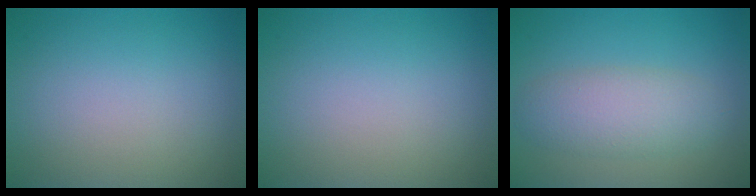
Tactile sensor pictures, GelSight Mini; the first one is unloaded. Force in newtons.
{"total": 0.0}
{"total": 4.1, "press": 4.0, "slide": 0.2}